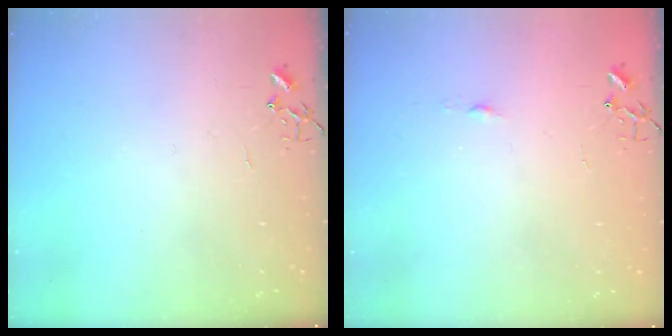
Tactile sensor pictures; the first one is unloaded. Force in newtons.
{"total": 3.3, "press": 3.3, "slide": 0.4}